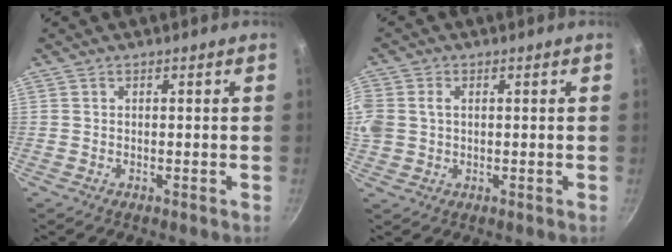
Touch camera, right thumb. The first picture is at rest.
{"total": 8.0, "force": [1.2, 6.5, 4.6], "torque": [-0.107, 0.013, 0.021]}